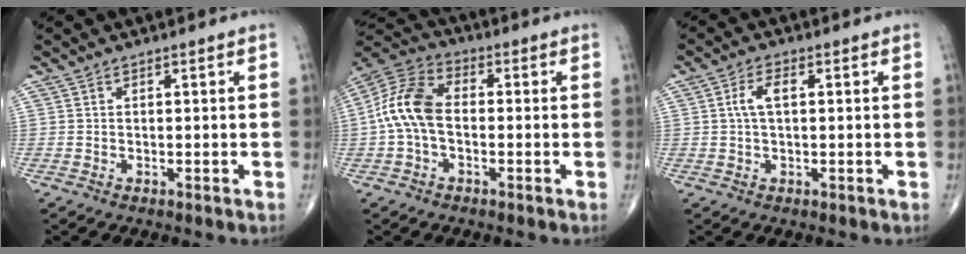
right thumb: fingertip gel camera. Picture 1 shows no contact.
{"total": 11.3, "force": [-0.8, 6.9, 8.9], "torque": [-0.182, 0.033, -0.027]}
{"total": 3.8, "force": [0.6, 1.8, 3.3], "torque": [-0.073, 0.010, 0.009]}